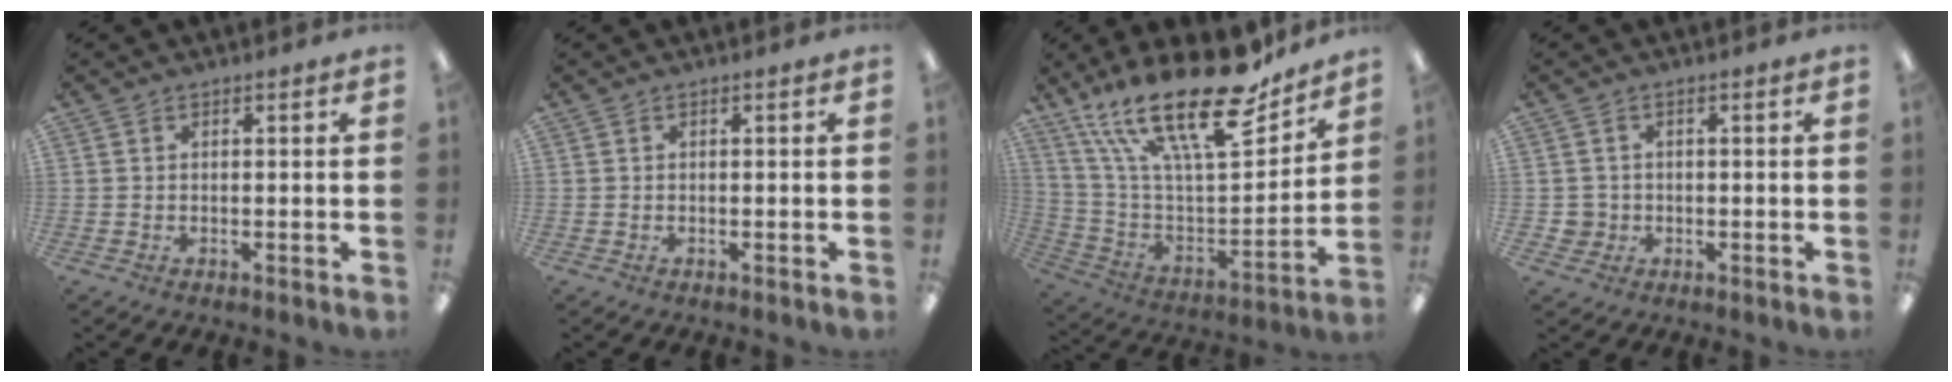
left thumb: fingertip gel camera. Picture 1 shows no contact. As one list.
[{"total": 0.0}, {"total": 27.5, "force": [18.2, 9.5, 18.4], "torque": [-0.338, -0.113, 0.308]}, {"total": 3.1, "force": [-0.2, 3.1, 0.4], "torque": [-0.002, 0.002, -0.006]}]